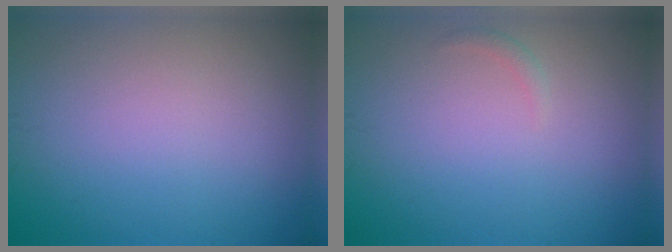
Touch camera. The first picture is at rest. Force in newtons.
{"total": 0.6, "press": 0.6, "slide": 0.1}